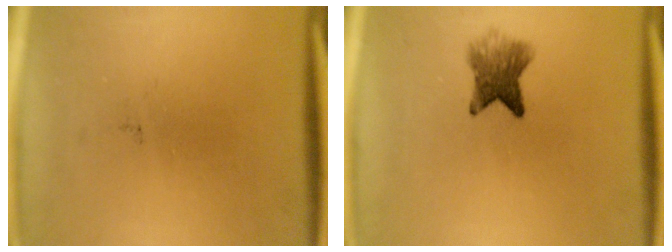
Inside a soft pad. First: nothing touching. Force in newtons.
{"total": 4.8}